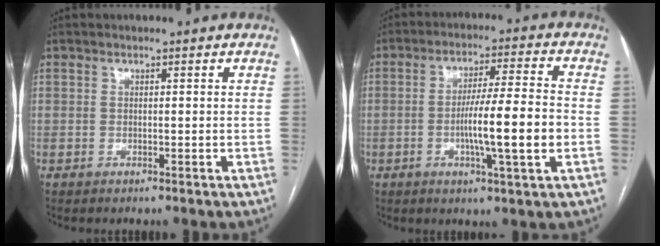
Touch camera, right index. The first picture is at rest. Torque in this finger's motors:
{"motor_torque": [1.68, -0.09, 0.76, 0.16]}